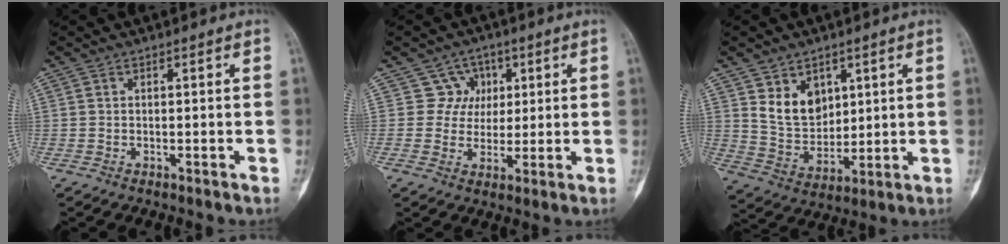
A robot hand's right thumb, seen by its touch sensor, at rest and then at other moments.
{"total": 5.7, "force": [1.9, 5.4, 0.4], "torque": [0.040, 0.002, 0.024]}
{"total": 9.2, "force": [4.0, 6.6, 4.9], "torque": [-0.057, -0.034, 0.089]}